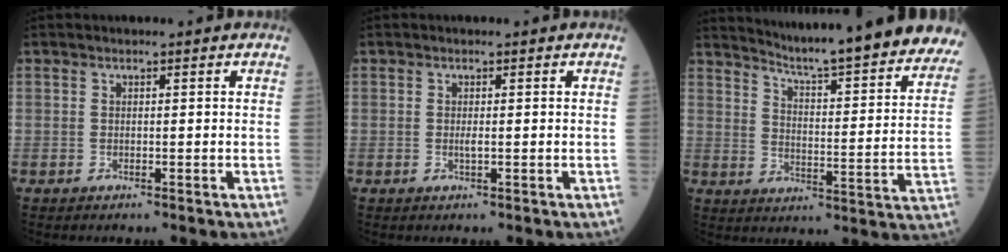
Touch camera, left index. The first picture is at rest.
{"total": 0.7, "force": [-0.5, 0.1, 0.6], "torque": [-0.017, -0.008, -0.009]}
{"total": 27.7, "force": [25.2, 1.7, 11.3], "torque": [-0.159, -0.102, 0.306]}